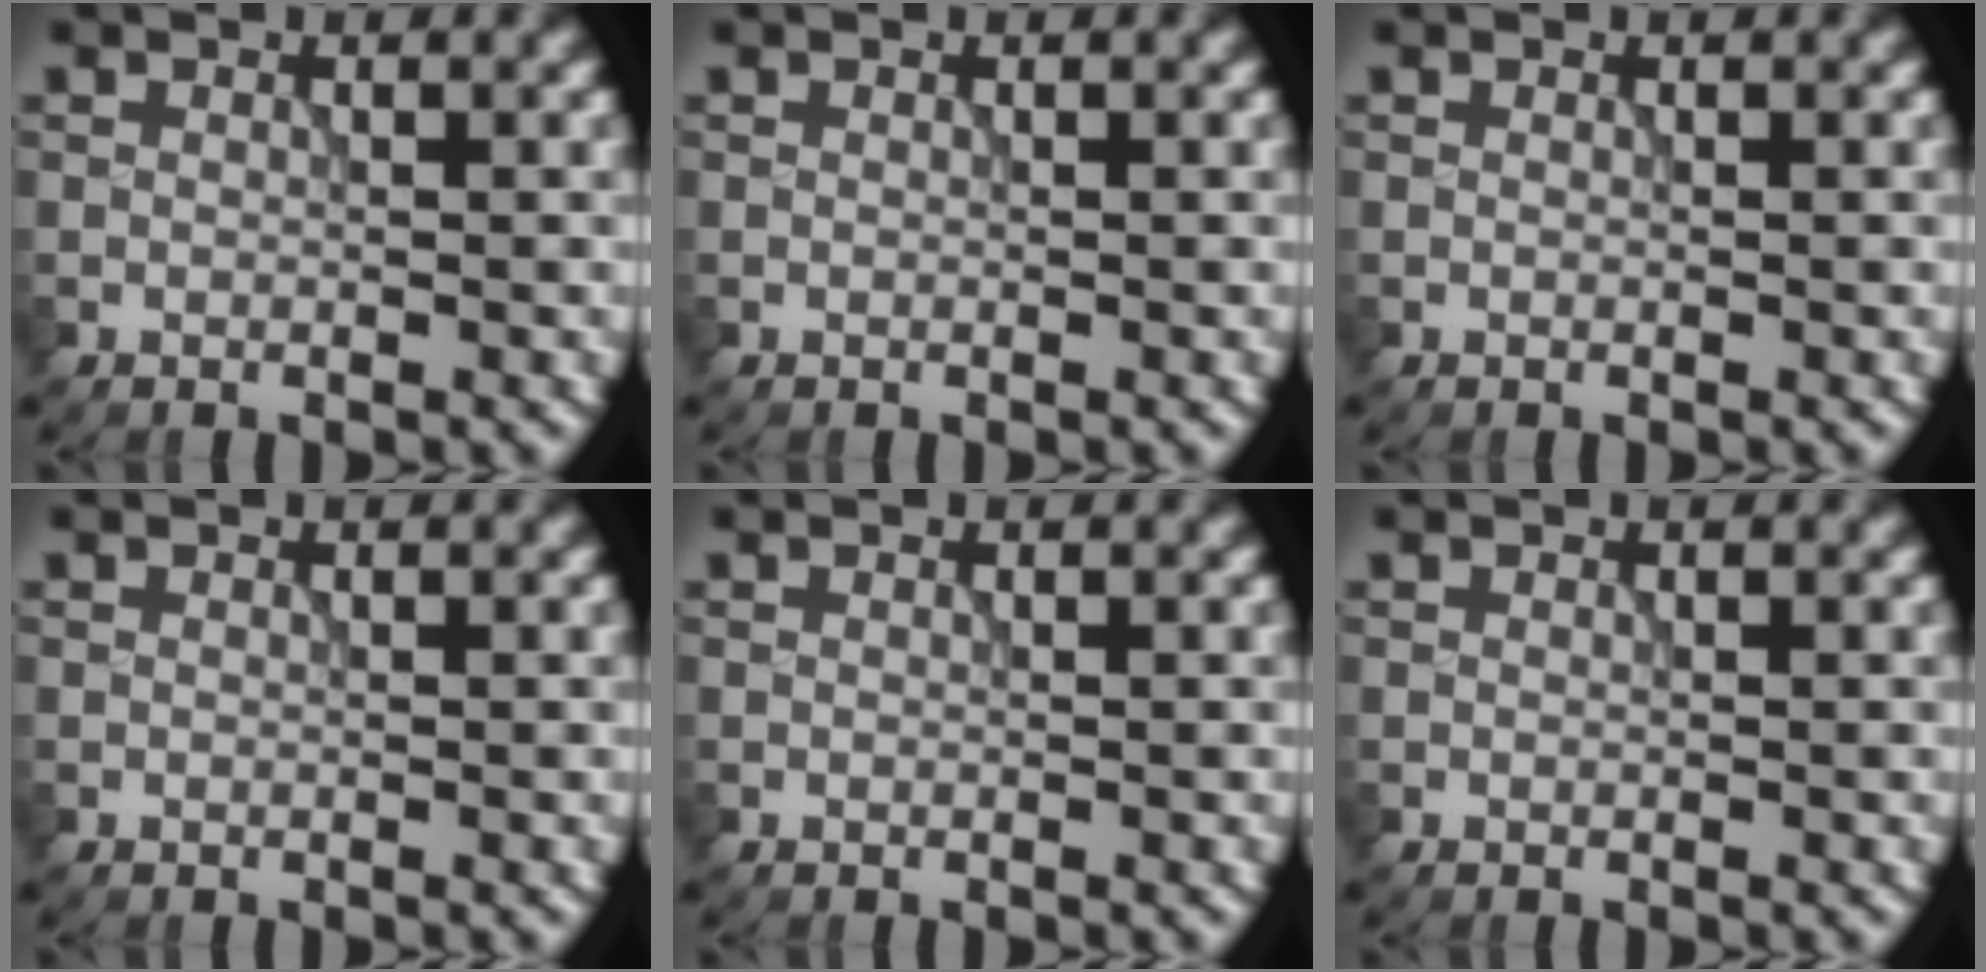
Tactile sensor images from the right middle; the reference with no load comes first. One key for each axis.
{"total": 0.0}
{"total": 0.0}
{"total": 0.0}
{"total": 0.0}
{"total": 0.0}